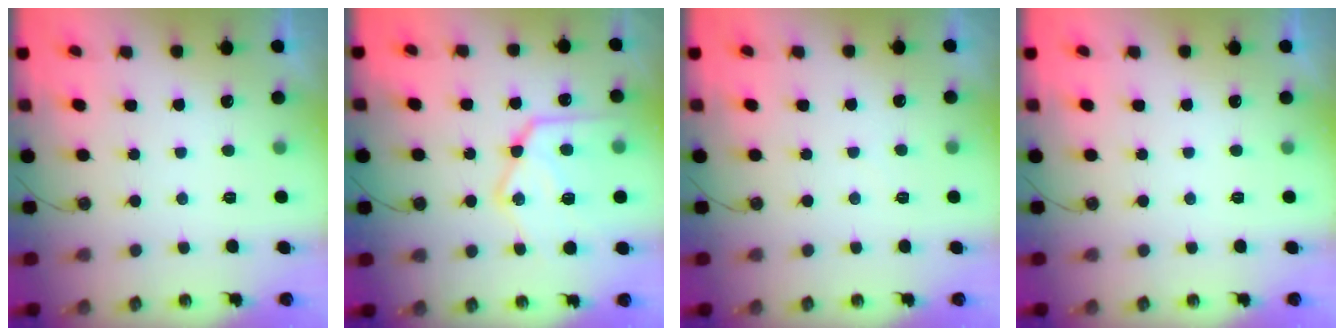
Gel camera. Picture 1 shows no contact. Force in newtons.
{"total": 20.2, "press": 20.1, "slide": 1.9}
{"total": 2.6, "press": 2.6, "slide": 0.4}
{"total": 0.0}